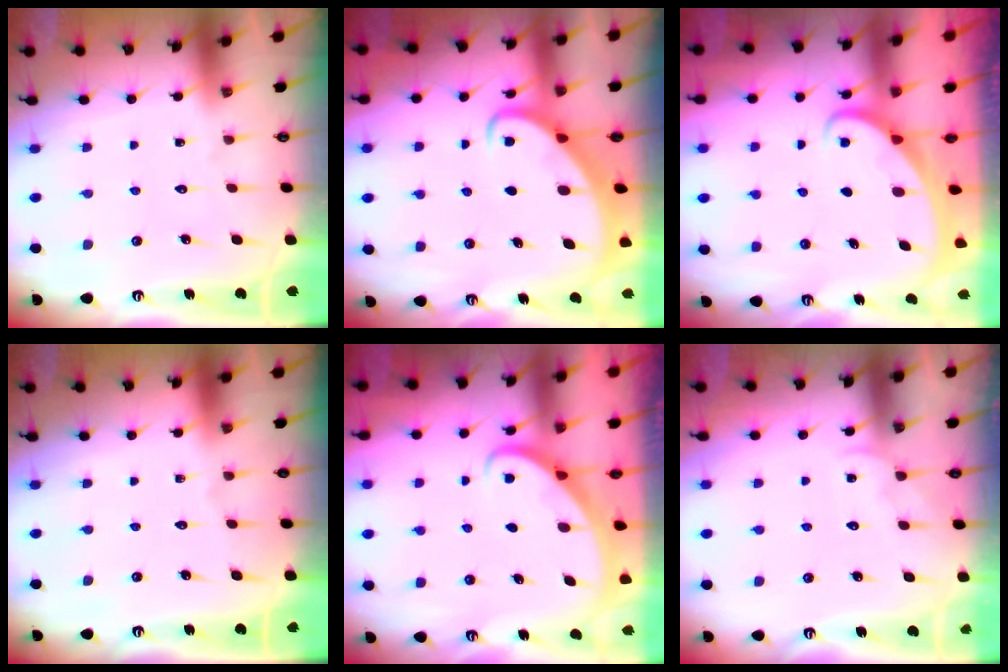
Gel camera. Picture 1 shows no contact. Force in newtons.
{"total": 2.0, "press": 2.0, "slide": 0.3}
{"total": 1.8, "press": 1.8, "slide": 0.2}
{"total": 0.0}
{"total": 2.7, "press": 2.7, "slide": 0.2}
{"total": 2.5, "press": 2.5, "slide": 0.4}